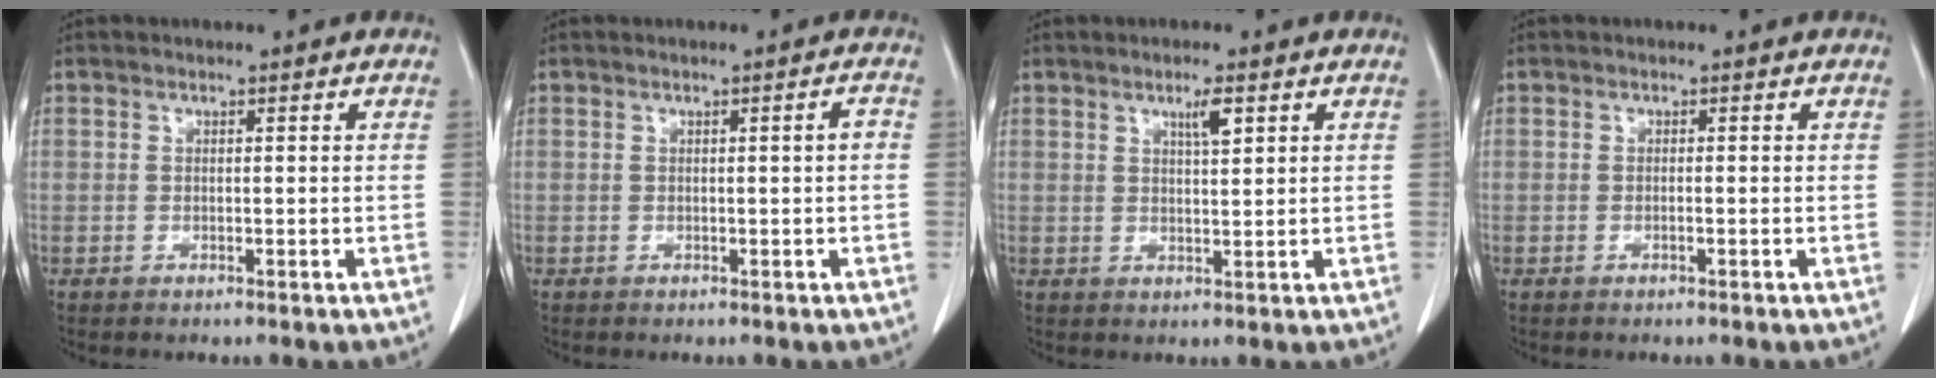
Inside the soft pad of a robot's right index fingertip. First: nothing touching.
{"total": 1.2, "force": [-0.1, 0.0, 1.2], "torque": [-0.020, 0.002, -0.001]}
{"total": 2.9, "force": [1.6, 0.3, 2.5], "torque": [-0.045, -0.003, 0.026]}
{"total": 0.0}